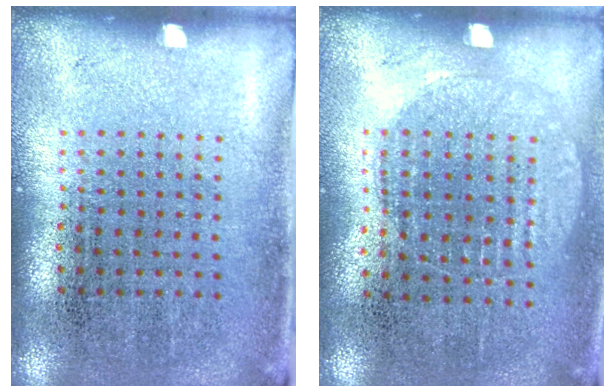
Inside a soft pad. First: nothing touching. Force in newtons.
{"total": 0.9, "press": 0.9, "slide": 0.2}